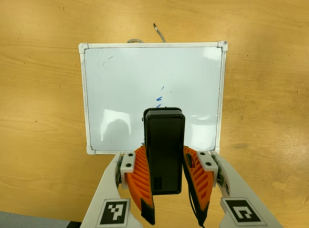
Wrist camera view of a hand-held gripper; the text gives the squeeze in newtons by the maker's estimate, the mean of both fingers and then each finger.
{"total": 5.3, "left": 4.8, "right": 5.9}